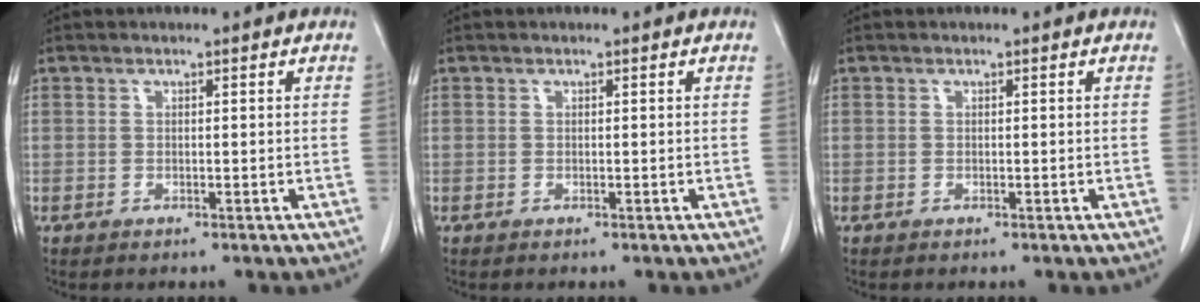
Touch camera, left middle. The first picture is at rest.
{"total": 0.0}
{"total": 0.0}